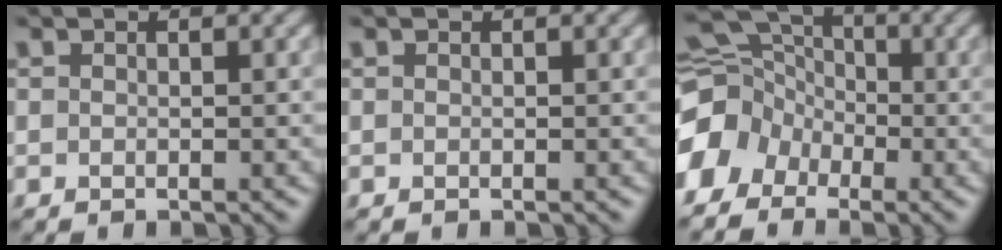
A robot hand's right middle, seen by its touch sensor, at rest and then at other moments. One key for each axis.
{"total": 0.0}
{"total": 6.1, "fx": -2.8, "fy": 4.8, "fz": 2.5, "tx": -0.050, "ty": 0.005, "tz": -0.061}